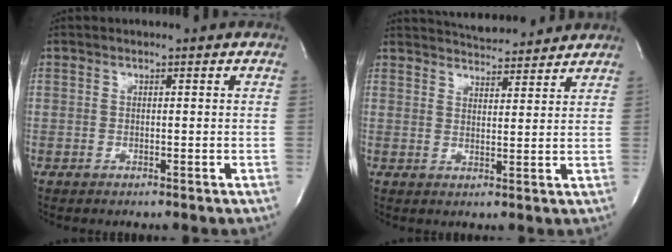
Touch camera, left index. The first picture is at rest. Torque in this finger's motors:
{"motor_torque": [-0.40, -0.18, 0.07, 0.06]}